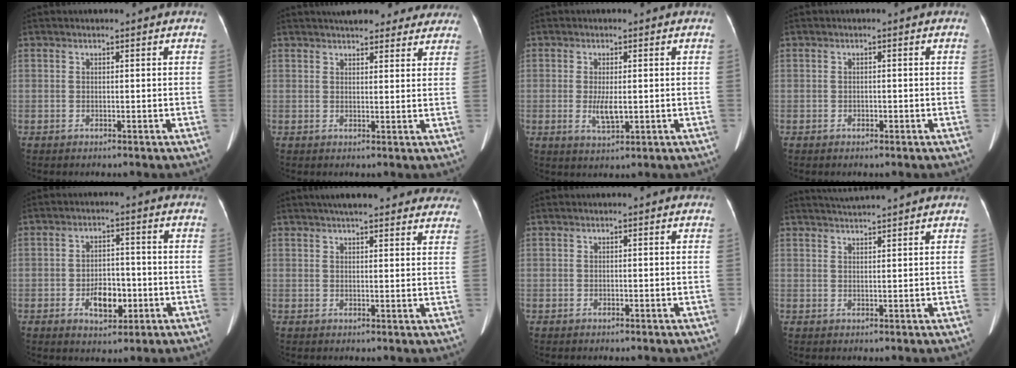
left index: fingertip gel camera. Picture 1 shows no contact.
{"total": 13.3, "force": [11.7, 4.0, 5.0], "torque": [-0.040, 0.028, 0.137]}
{"total": 3.5, "force": [-0.3, 1.1, 3.3], "torque": [-0.067, -0.007, 0.000]}
{"total": 0.6, "force": [-0.3, 0.4, 0.3], "torque": [-0.006, 0.001, -0.004]}
{"total": 5.9, "force": [-2.0, 3.3, 4.4], "torque": [-0.078, 0.006, -0.026]}
{"total": 19.2, "force": [16.9, 4.1, 8.2], "torque": [-0.096, 0.026, 0.198]}
{"total": 0.0}
{"total": 4.9, "force": [4.6, -1.0, 1.4], "torque": [-0.021, 0.022, 0.071]}